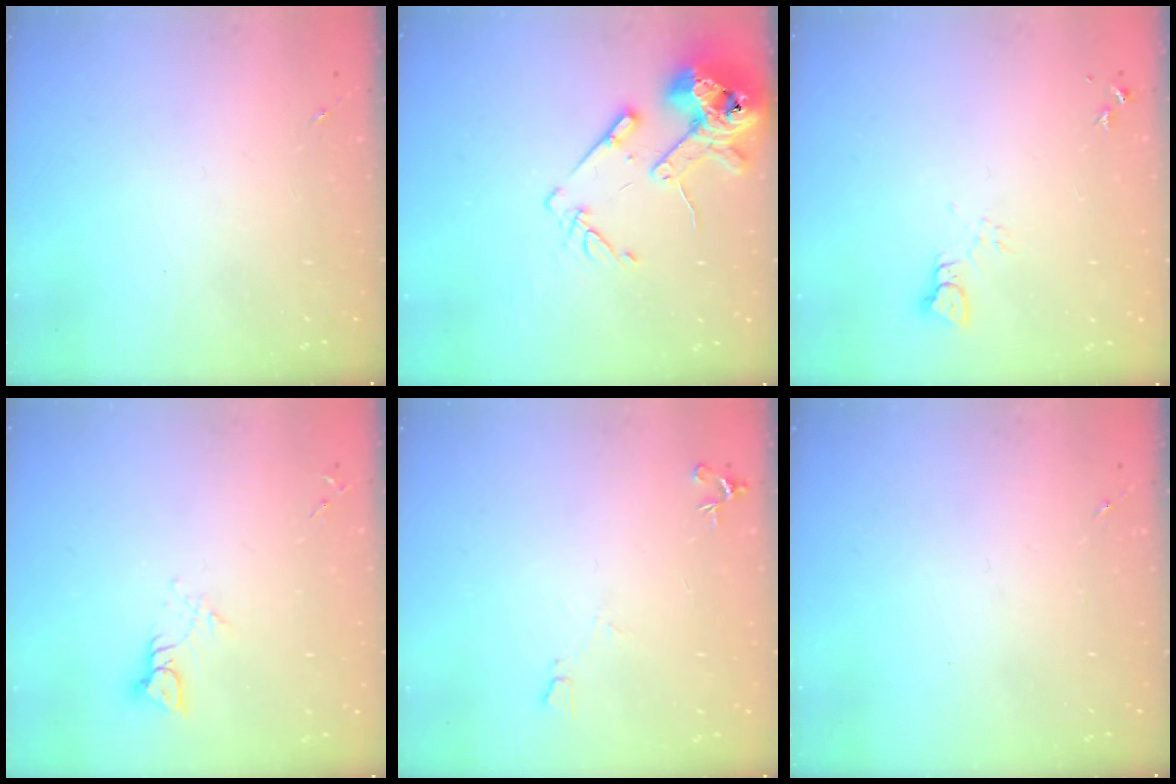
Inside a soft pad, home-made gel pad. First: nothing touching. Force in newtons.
{"total": 15.2, "press": 14.9, "slide": 2.8}
{"total": 3.2, "press": 3.2, "slide": 0.1}
{"total": 4.4, "press": 4.4, "slide": 0.3}
{"total": 4.4, "press": 4.3, "slide": 0.9}
{"total": 0.0}